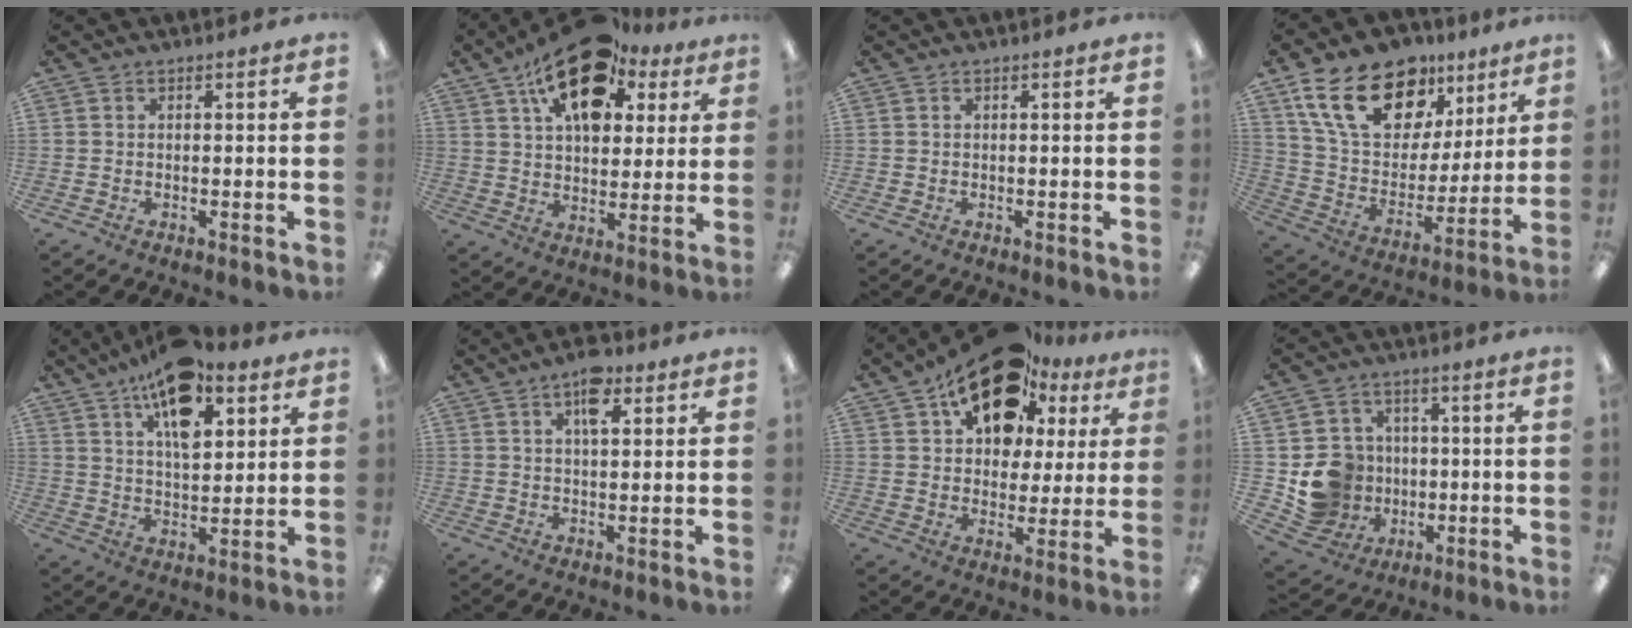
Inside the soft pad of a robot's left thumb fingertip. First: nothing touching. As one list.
[{"total": 18.7, "force": [10.7, 10.1, 11.4], "torque": [-0.183, -0.041, 0.186]}, {"total": 0.0}, {"total": 21.4, "force": [12.9, 12.5, 11.6], "torque": [-0.203, -0.056, 0.233]}, {"total": 15.2, "force": [9.6, 7.1, 9.4], "torque": [-0.150, -0.039, 0.165]}, {"total": 7.5, "force": [4.2, 3.4, 5.2], "torque": [-0.070, -0.013, 0.066]}, {"total": 18.9, "force": [12.2, 10.5, 9.9], "torque": [-0.166, -0.061, 0.215]}, {"total": 10.9, "force": [-0.9, 10.5, 2.6], "torque": [-0.058, 0.017, 0.002]}]